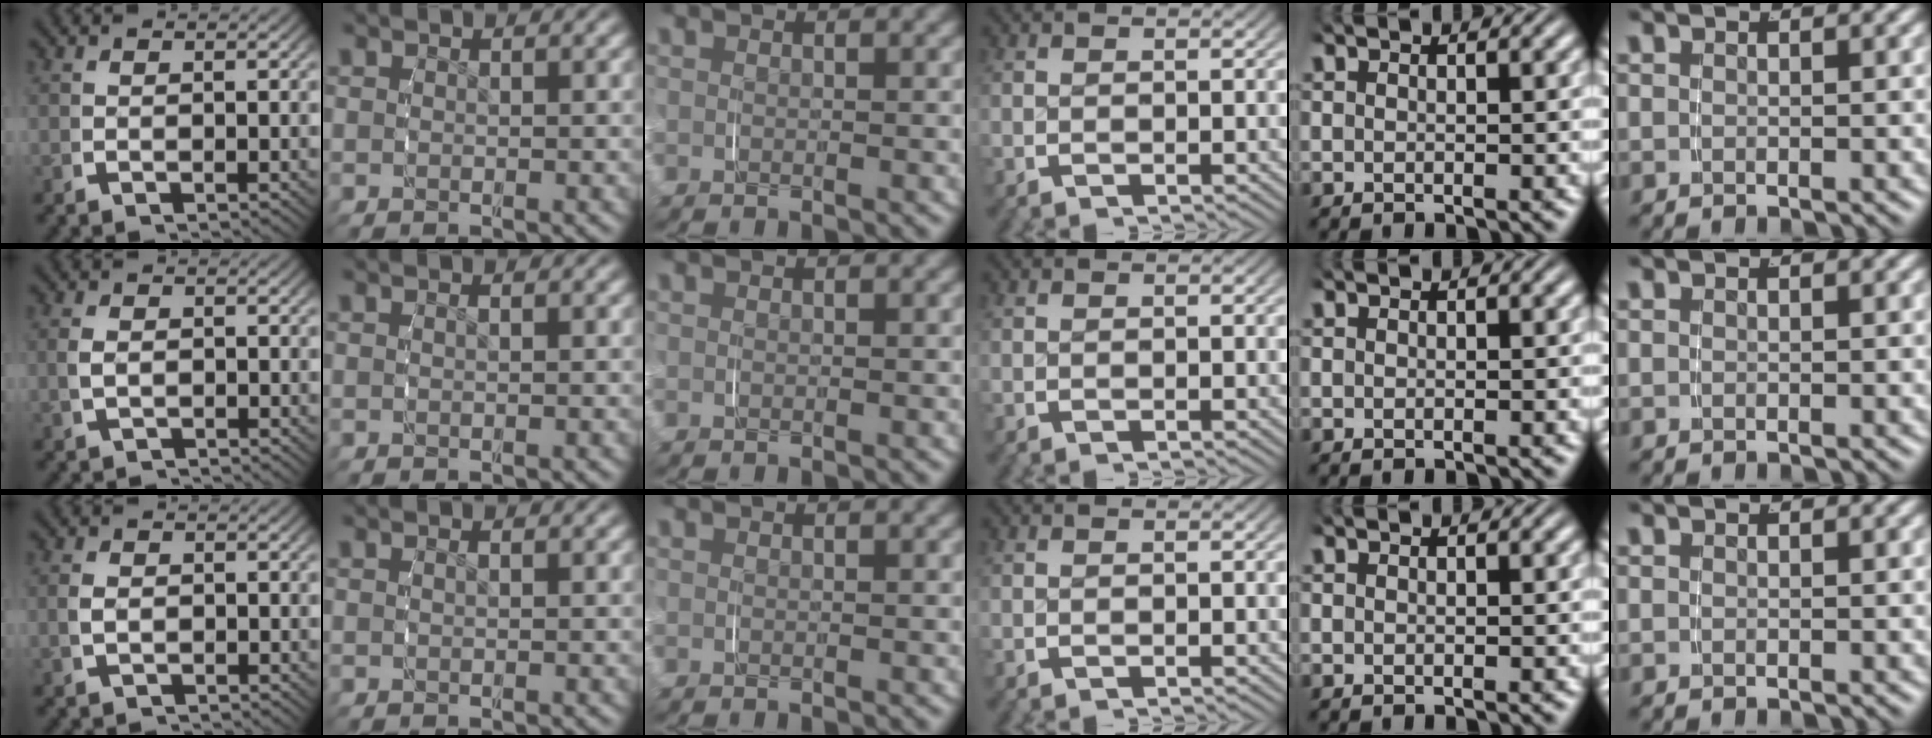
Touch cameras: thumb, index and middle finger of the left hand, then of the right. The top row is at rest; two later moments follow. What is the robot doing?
{"motion": "grasp_and_lifting", "object": "pen bag"}